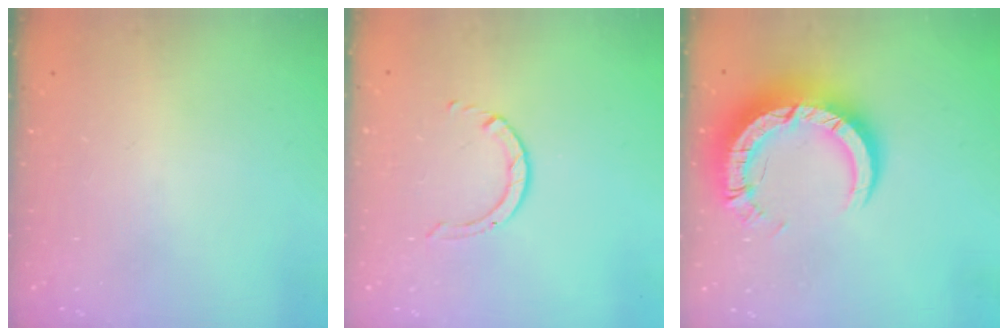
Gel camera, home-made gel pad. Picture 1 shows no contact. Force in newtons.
{"total": 1.7, "press": 1.7, "slide": 0.1}
{"total": 14.5, "press": 14.4, "slide": 1.4}